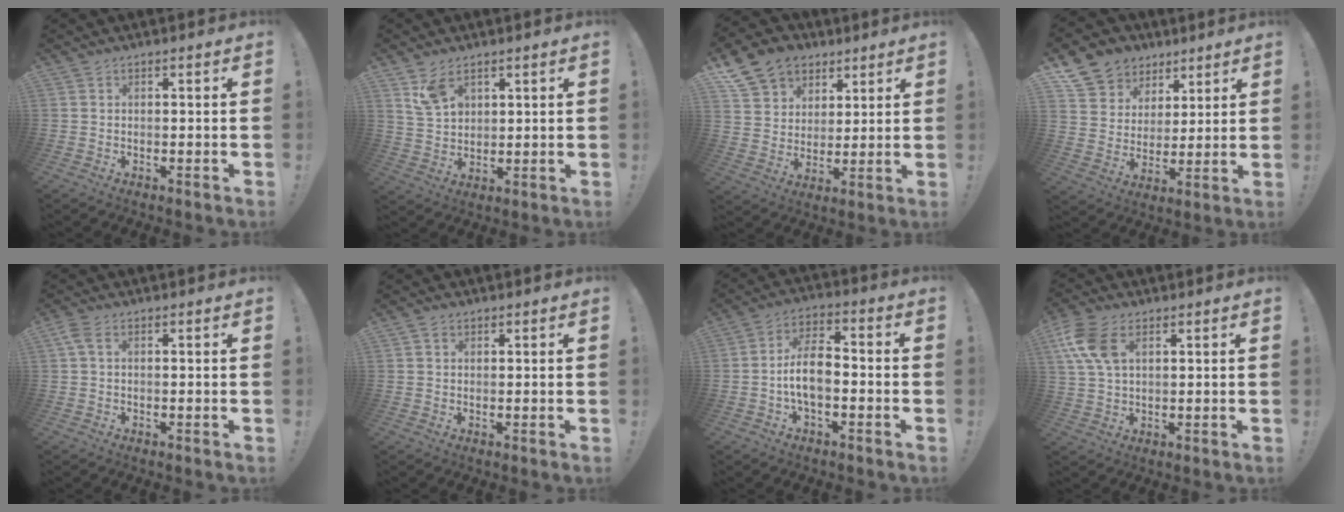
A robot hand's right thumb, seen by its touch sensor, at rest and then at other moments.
{"total": 7.2, "force": [4.4, 4.4, 3.5], "torque": [-0.060, -0.016, 0.086]}
{"total": 13.7, "force": [7.8, 10.4, 4.5], "torque": [-0.069, -0.044, 0.154]}
{"total": 11.1, "force": [6.6, 8.6, 2.5], "torque": [-0.043, -0.049, 0.133]}
{"total": 2.6, "force": [0.7, 1.2, 2.2], "torque": [-0.053, 0.007, 0.016]}
{"total": 1.2, "force": [0.8, 0.9, 0.3], "torque": [-0.003, 0.002, 0.014]}
{"total": 10.1, "force": [-2.6, 5.1, 8.3], "torque": [-0.160, 0.011, -0.045]}
{"total": 10.9, "force": [3.9, 6.3, 8.0], "torque": [-0.178, -0.002, 0.076]}